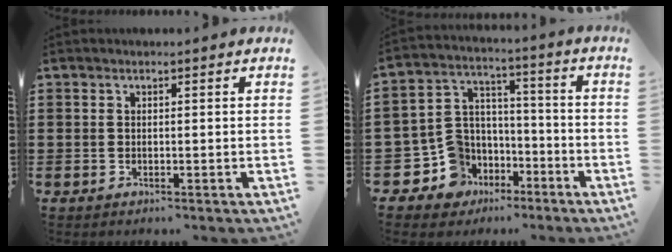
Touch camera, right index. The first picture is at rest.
{"total": 8.9, "force": [-4.1, 7.7, 1.8], "torque": [-0.089, 0.004, -0.072]}